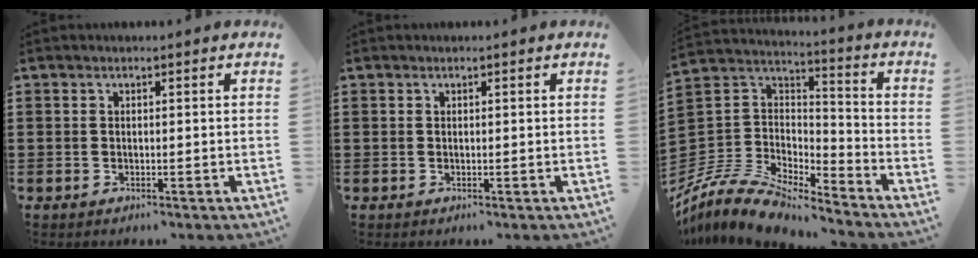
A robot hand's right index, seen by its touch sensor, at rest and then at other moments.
{"total": 0.0}
{"total": 9.4, "force": [-8.4, 2.8, 3.3], "torque": [-0.089, 0.005, -0.172]}